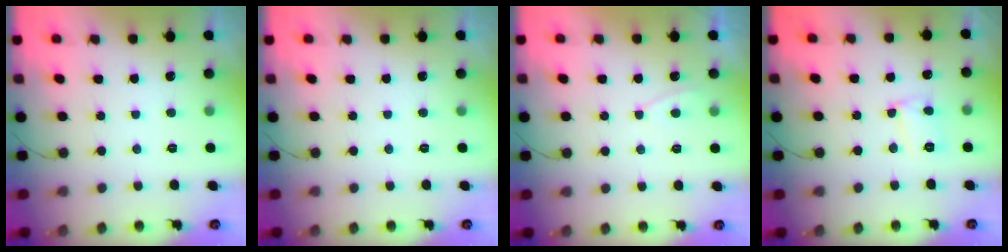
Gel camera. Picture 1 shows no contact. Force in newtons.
{"total": 0.0}
{"total": 2.0, "press": 2.0, "slide": 0.3}
{"total": 7.7, "press": 7.7, "slide": 0.6}